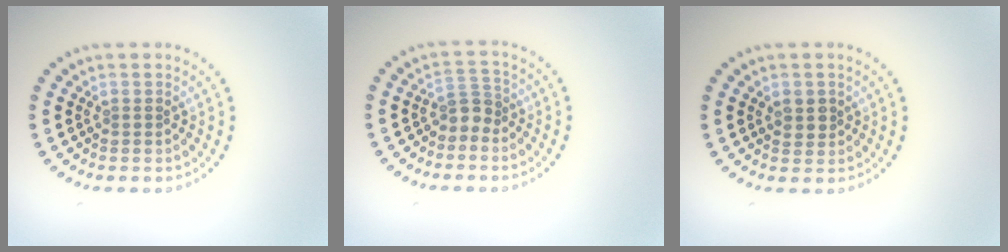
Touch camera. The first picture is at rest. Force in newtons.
{"total": 2.1, "press": 1.6, "slide": 1.4}
{"total": 1.8, "press": 1.7, "slide": 0.6}